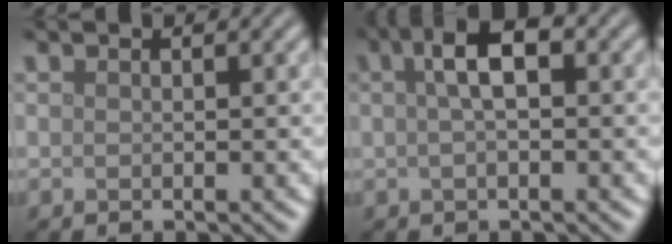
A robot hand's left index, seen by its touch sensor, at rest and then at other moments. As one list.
[{"total": 3.8, "force": [0.9, 1.3, 3.5], "torque": [-0.060, 0.011, 0.009]}]